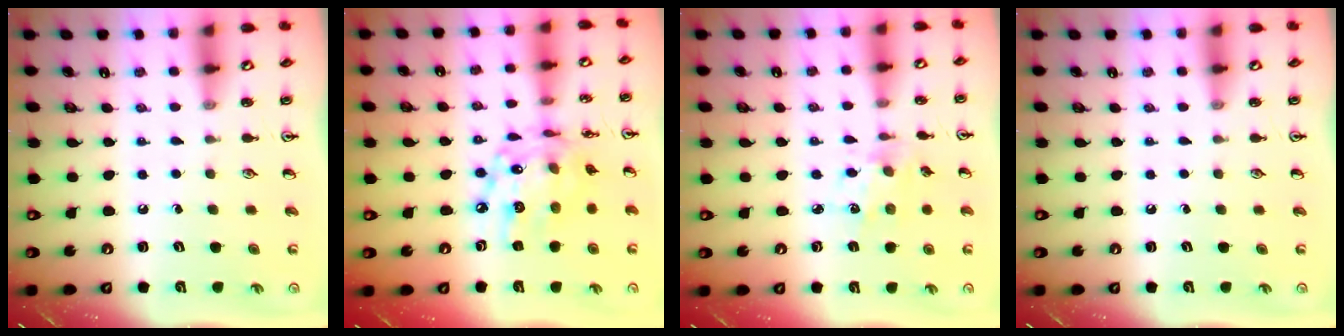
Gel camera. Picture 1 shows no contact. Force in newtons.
{"total": 16.2, "press": 16.2, "slide": 1.2}
{"total": 4.4, "press": 4.2, "slide": 1.4}
{"total": 0.0}